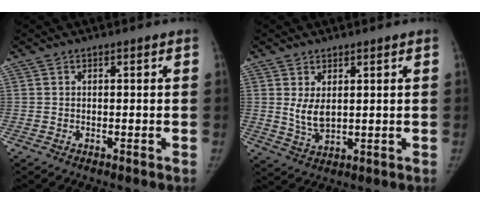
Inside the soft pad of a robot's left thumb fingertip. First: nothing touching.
{"total": 4.7, "force": [1.4, 2.6, 3.7], "torque": [-0.063, -0.017, 0.037]}